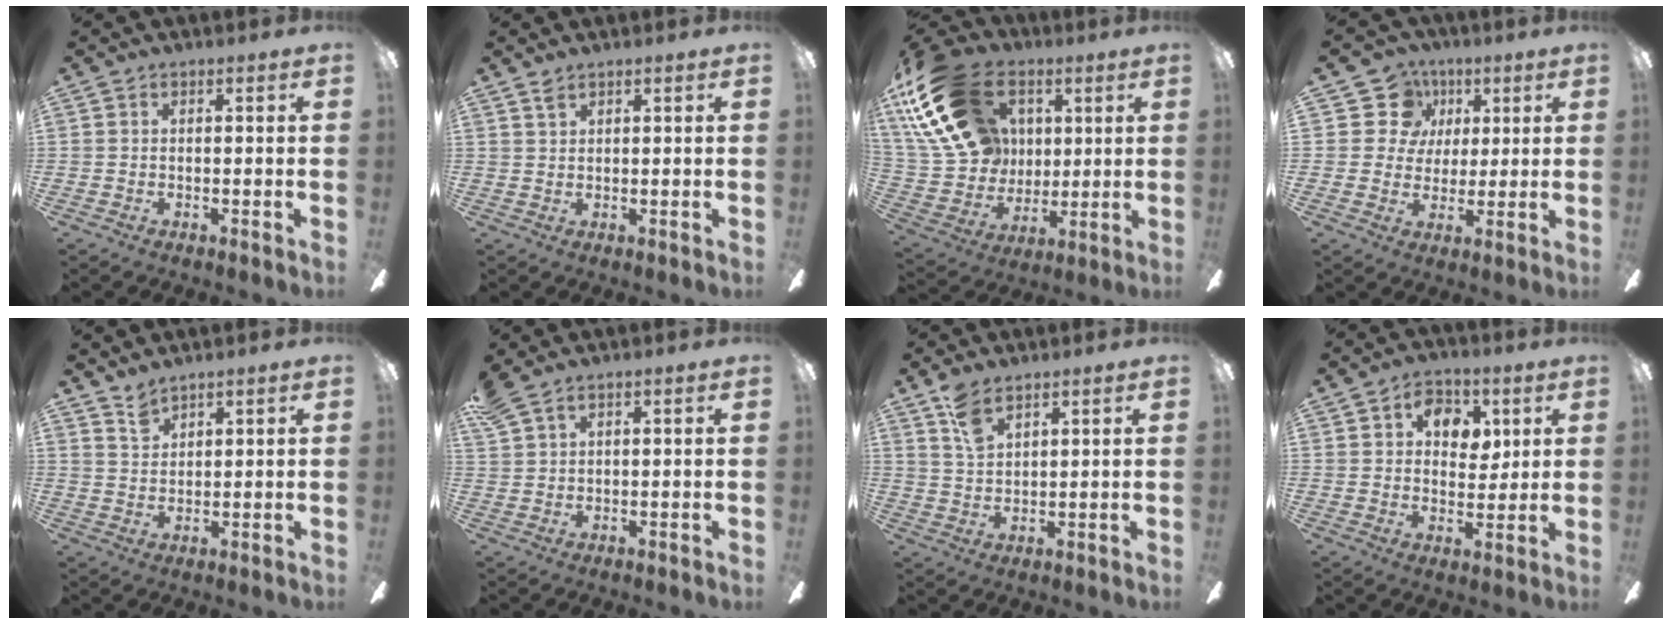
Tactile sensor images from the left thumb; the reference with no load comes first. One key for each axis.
{"total": 1.6, "fx": 1.4, "fy": 0.5, "fz": 0.6, "tx": -0.014, "ty": -0.001, "tz": 0.027}
{"total": 25.1, "fx": 10.1, "fy": 18.0, "fz": 14.2, "tx": -0.287, "ty": -0.017, "tz": 0.192}
{"total": 9.7, "fx": 3.0, "fy": 9.0, "fz": 2.0, "tx": -0.037, "ty": -0.003, "tz": 0.057}
{"total": 3.6, "fx": 3.2, "fy": 1.1, "fz": 1.1, "tx": -0.028, "ty": -0.012, "tz": 0.062}
{"total": 3.2, "fx": 2.2, "fy": 1.3, "fz": 1.9, "tx": -0.043, "ty": -0.002, "tz": 0.043}
{"total": 6.0, "fx": 4.4, "fy": 2.5, "fz": 3.3, "tx": -0.067, "ty": -0.014, "tz": 0.082}
{"total": 7.8, "fx": 3.2, "fy": 5.7, "fz": 4.3, "tx": -0.050, "ty": 0.000, "tz": 0.050}